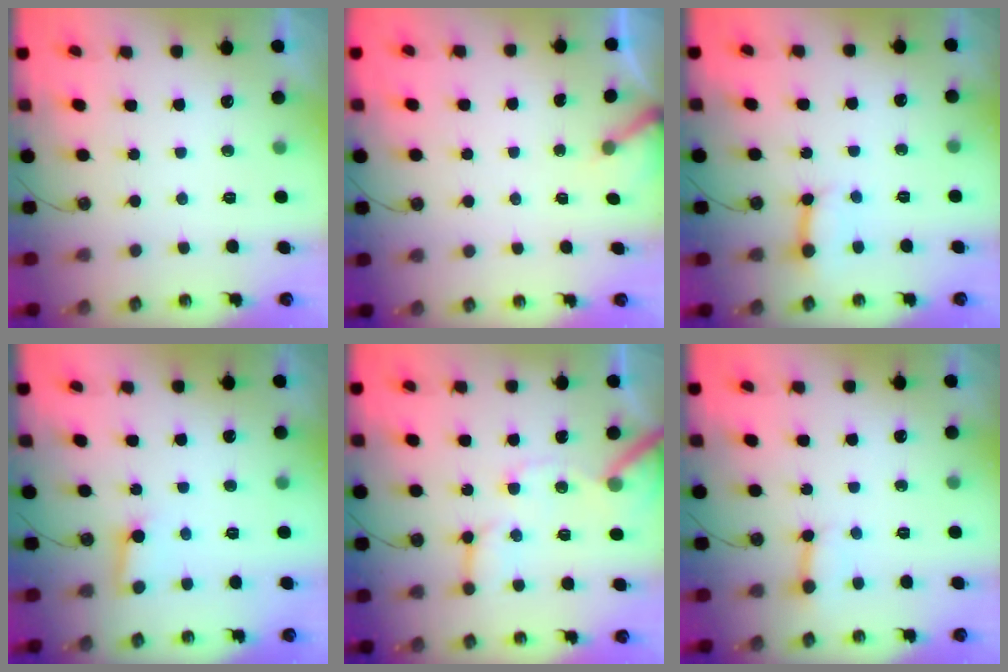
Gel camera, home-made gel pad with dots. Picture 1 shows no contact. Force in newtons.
{"total": 2.3, "press": 2.3, "slide": 0.2}
{"total": 7.2, "press": 7.1, "slide": 0.9}
{"total": 3.2, "press": 3.2, "slide": 0.1}
{"total": 11.1, "press": 11.0, "slide": 1.7}
{"total": 3.3, "press": 3.3, "slide": 0.4}